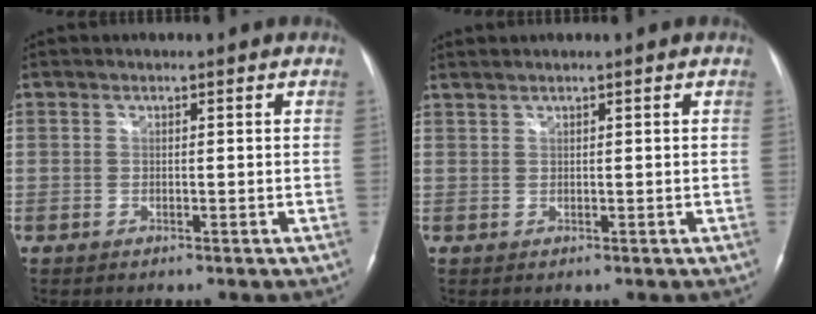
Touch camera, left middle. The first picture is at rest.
{"total": 1.1, "force": [1.0, -0.1, 0.3], "torque": [-0.010, 0.008, 0.028]}